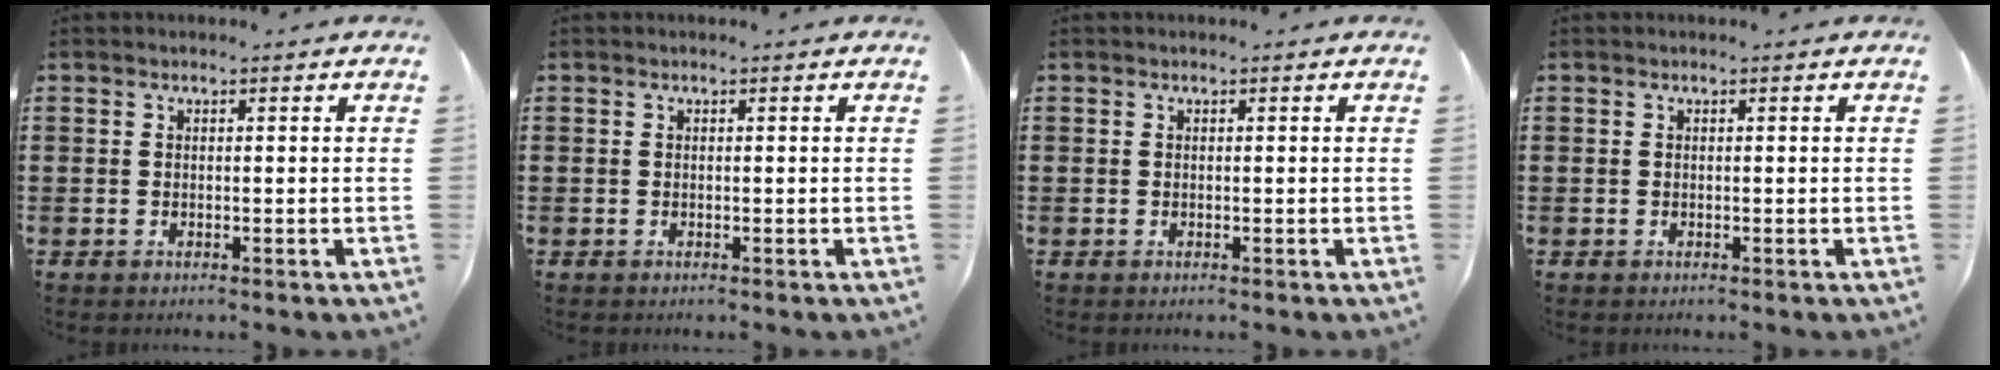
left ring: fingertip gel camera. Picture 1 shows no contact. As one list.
[{"total": 0.0}, {"total": 0.0}, {"total": 0.0}]